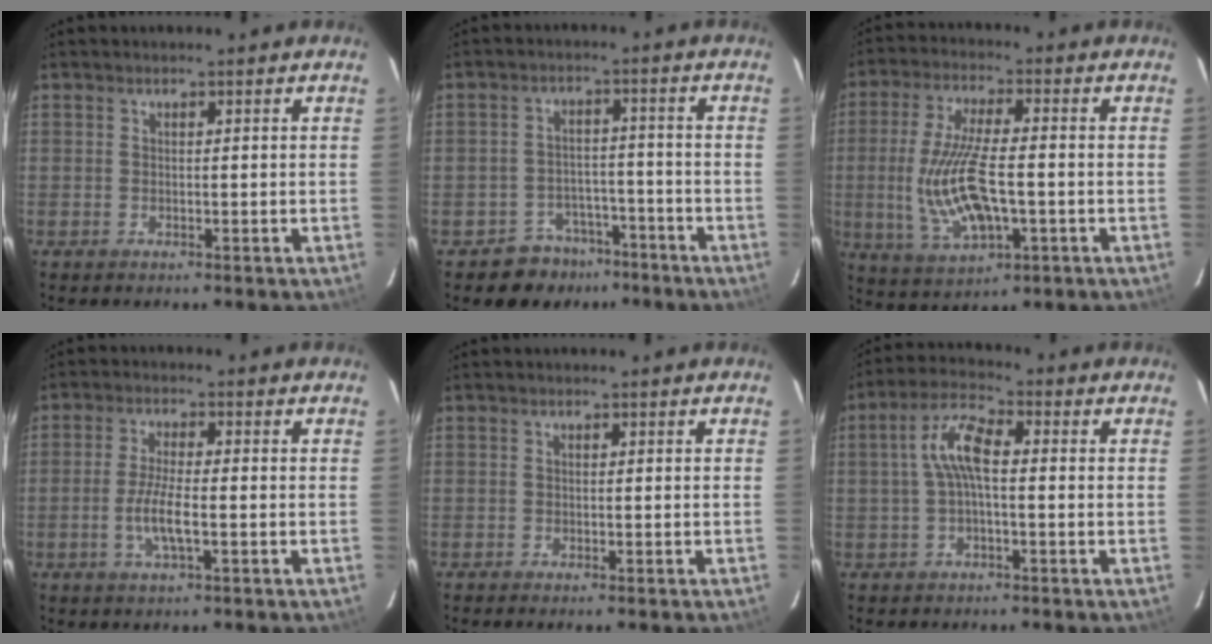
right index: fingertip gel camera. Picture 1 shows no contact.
{"total": 7.2, "force": [-5.1, 5.1, 0.4], "torque": [-0.017, 0.032, -0.067]}
{"total": 14.3, "force": [-2.7, 5.2, 13.0], "torque": [-0.265, -0.010, -0.040]}
{"total": 5.5, "force": [-1.6, 0.9, 5.2], "torque": [-0.105, -0.006, -0.033]}
{"total": 0.6, "force": [-0.6, 0.1, 0.3], "torque": [-0.007, 0.000, -0.010]}
{"total": 6.6, "force": [-0.1, 2.2, 6.2], "torque": [-0.133, 0.021, -0.002]}